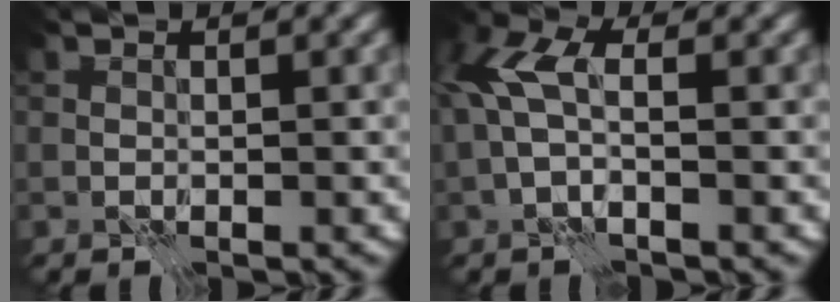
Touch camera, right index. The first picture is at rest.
{"total": 4.3, "force": [0.3, 2.1, 3.7], "torque": [-0.089, 0.017, -0.006]}